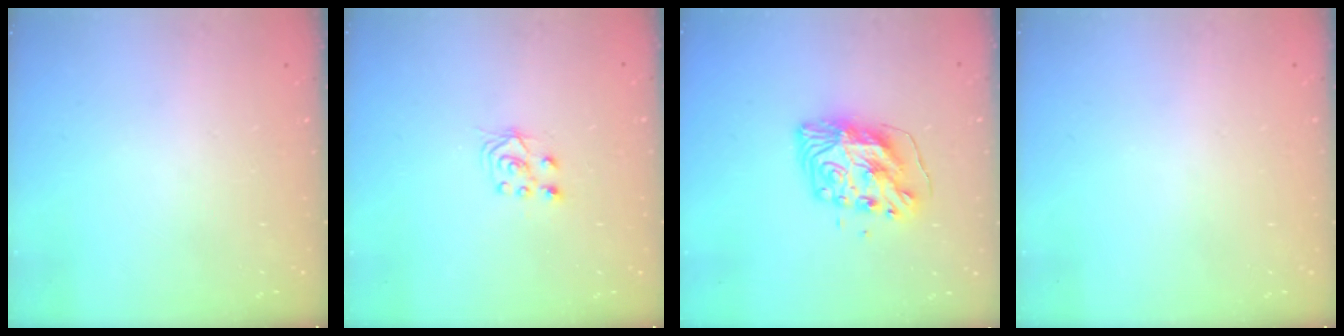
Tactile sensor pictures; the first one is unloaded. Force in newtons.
{"total": 5.5, "press": 5.5, "slide": 0.4}
{"total": 10.5, "press": 10.4, "slide": 1.0}
{"total": 0.0}